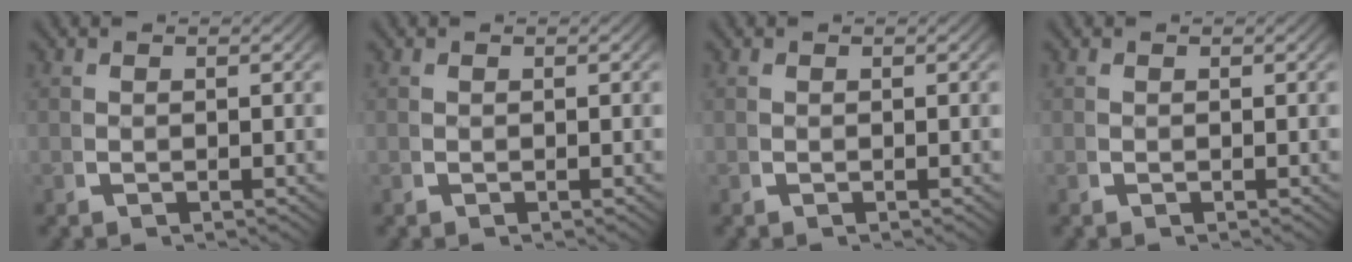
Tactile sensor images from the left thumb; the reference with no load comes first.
{"total": 0.0}
{"total": 0.0}
{"total": 0.0}